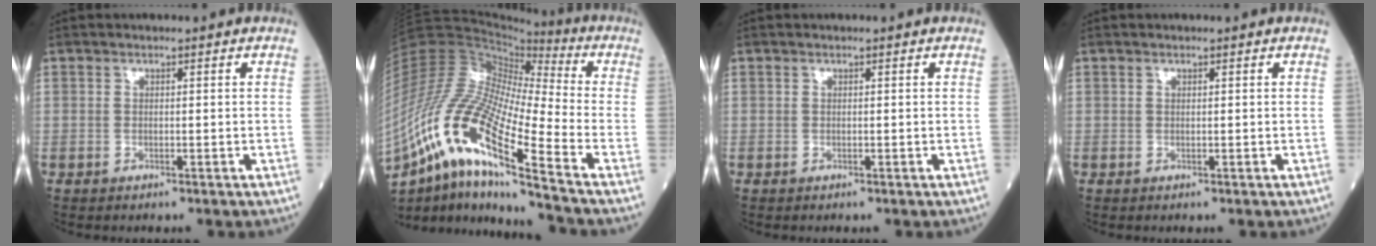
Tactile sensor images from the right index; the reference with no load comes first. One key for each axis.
{"total": 21.7, "fx": -12.6, "fy": 2.1, "fz": 17.5, "tx": -0.395, "ty": -0.028, "tz": -0.238}
{"total": 0.0}
{"total": 0.0}